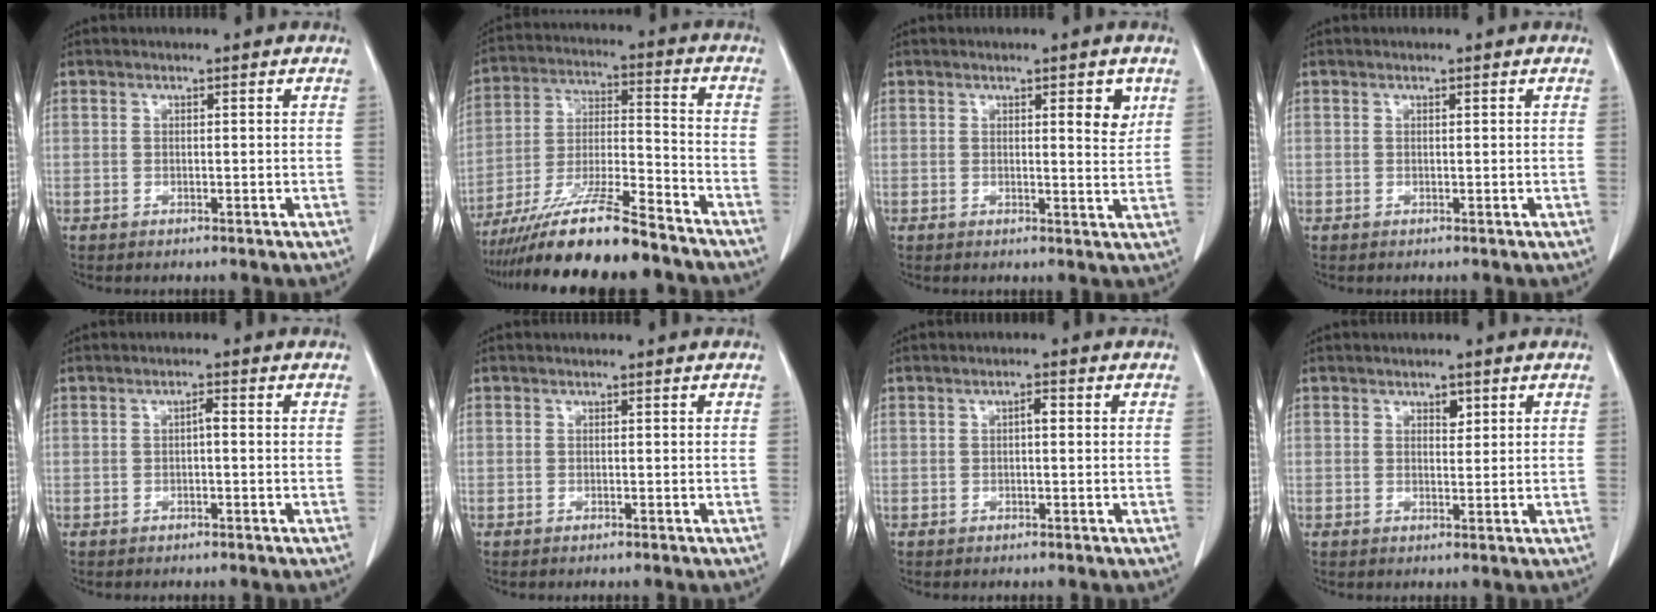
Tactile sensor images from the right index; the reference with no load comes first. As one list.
[{"total": 16.9, "force": [-13.8, 1.2, 9.6], "torque": [-0.191, -0.019, -0.244]}, {"total": 3.5, "force": [1.7, 0.9, 2.9], "torque": [-0.036, -0.009, 0.020]}, {"total": 0.0}, {"total": 1.1, "force": [-0.1, 0.3, 1.0], "torque": [-0.017, 0.003, -0.002]}, {"total": 0.0}, {"total": 1.3, "force": [0.1, 0.4, 1.2], "torque": [-0.020, 0.004, 0.002]}, {"total": 1.5, "force": [0.9, 0.8, 1.0], "torque": [-0.012, -0.004, 0.013]}]